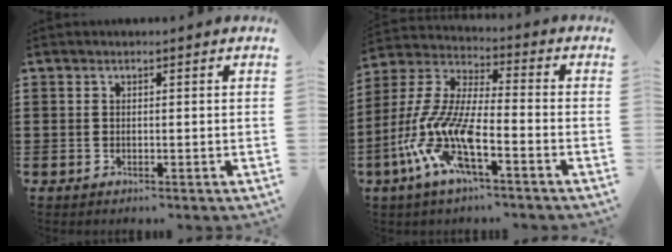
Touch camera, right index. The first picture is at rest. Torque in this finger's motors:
{"motor_torque": [2.14, 0.00, 1.06, 0.21]}